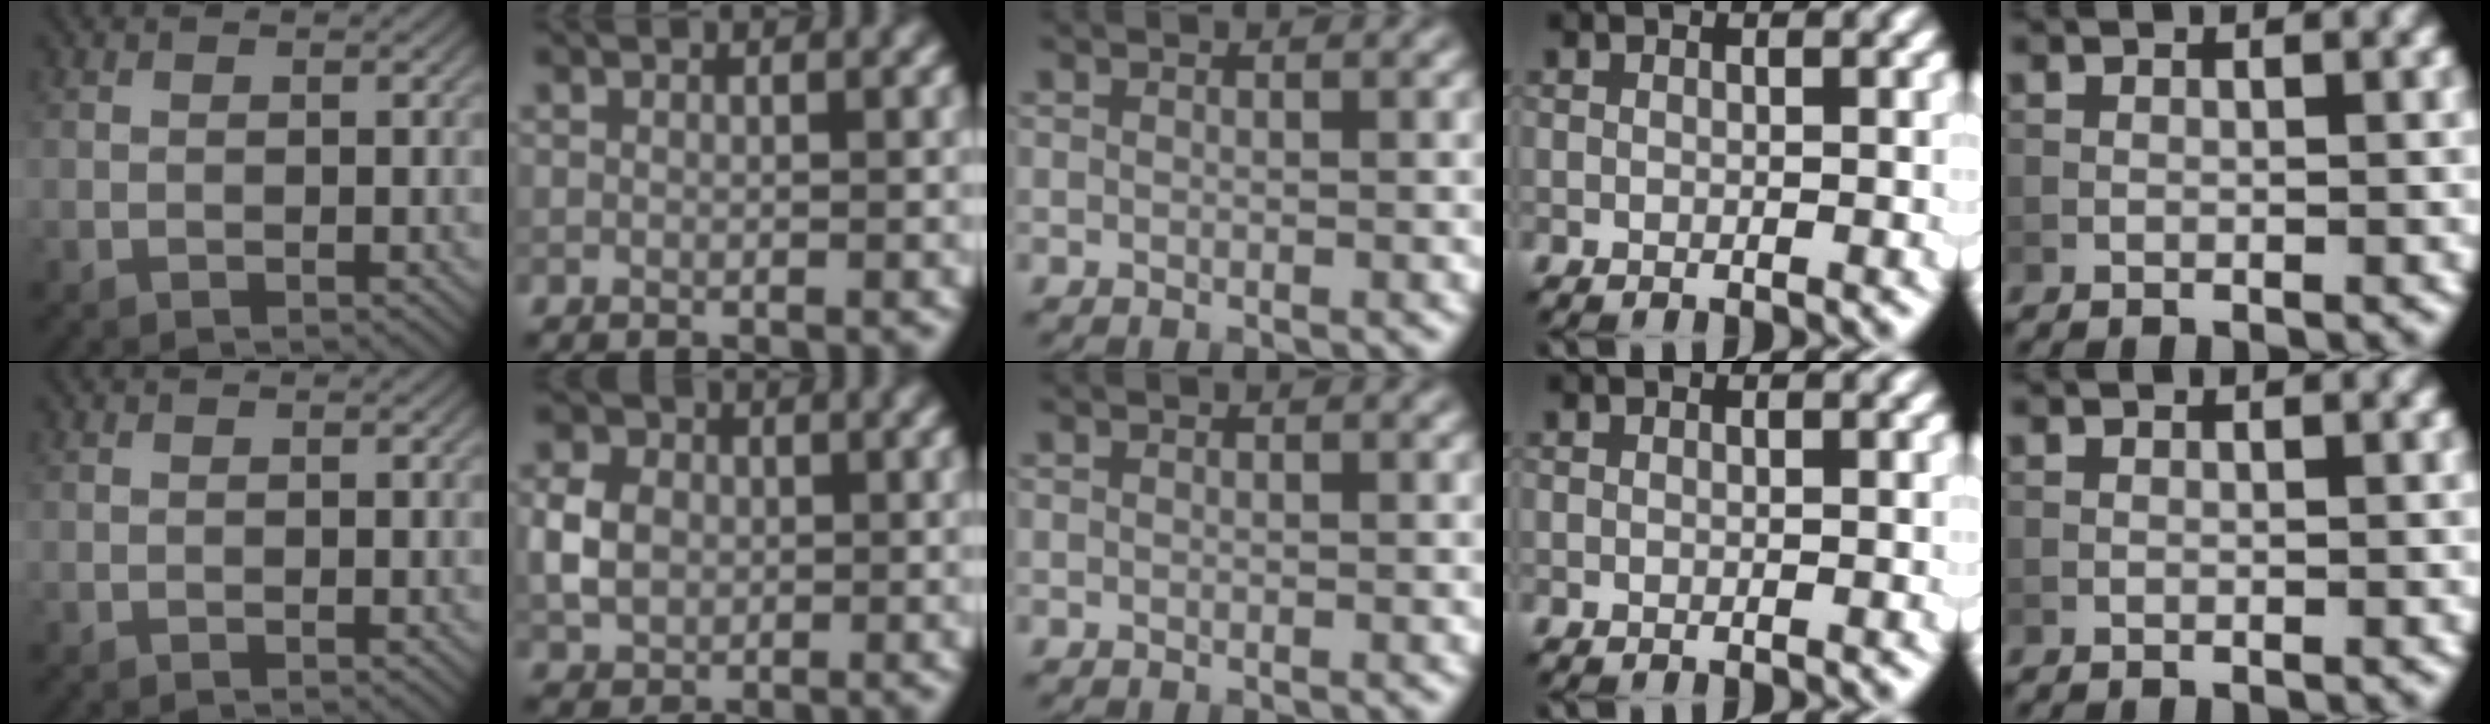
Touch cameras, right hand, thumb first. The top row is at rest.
{"index": {"total": 4.0, "force": [-0.1, 3.4, 2.3], "torque": [-0.046, 0.004, -0.005]}}